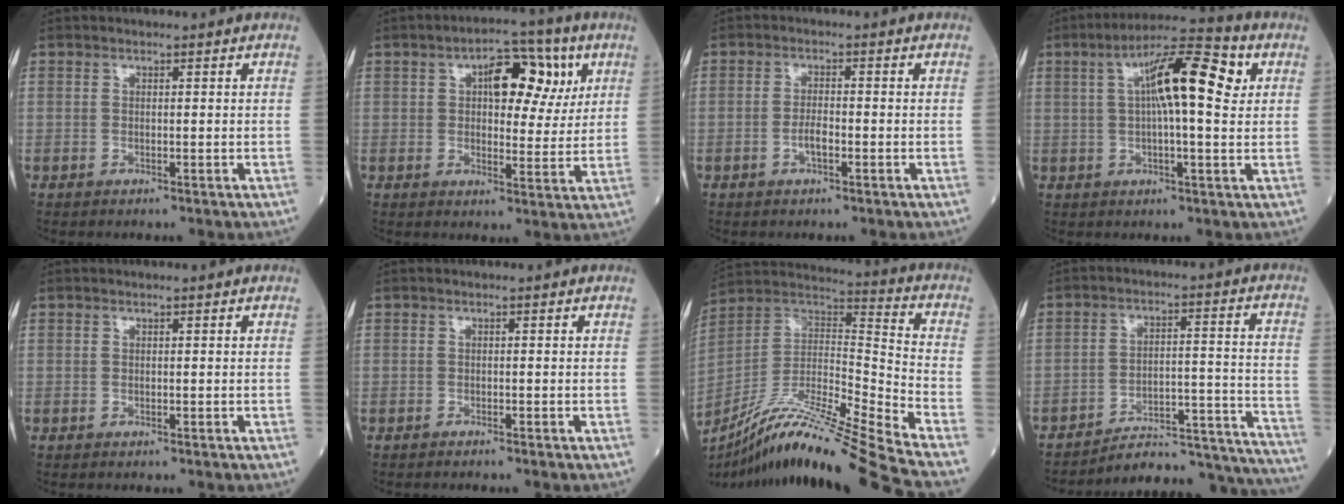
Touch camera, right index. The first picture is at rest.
{"total": 9.9, "force": [3.7, 4.8, 7.9], "torque": [-0.102, 0.024, 0.049]}
{"total": 2.4, "force": [-1.0, 0.6, 2.1], "torque": [-0.039, 0.003, -0.018]}
{"total": 12.0, "force": [3.1, 2.1, 11.4], "torque": [-0.190, 0.031, 0.045]}
{"total": 0.0}
{"total": 0.9, "force": [-0.8, -0.1, 0.3], "torque": [-0.004, 0.000, -0.014]}
{"total": 24.1, "force": [-20.3, -2.5, 12.7], "torque": [-0.222, -0.024, -0.360]}
{"total": 20.9, "force": [-20.6, 1.0, 3.7], "torque": [-0.005, 0.033, -0.275]}